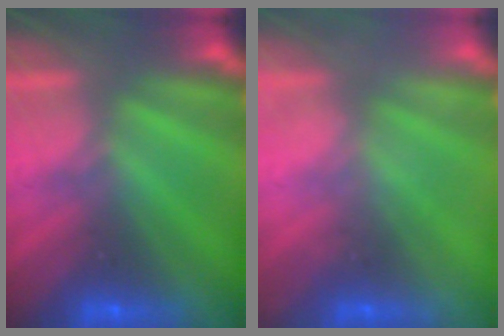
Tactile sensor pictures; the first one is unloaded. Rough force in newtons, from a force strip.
{"total": 2.3}